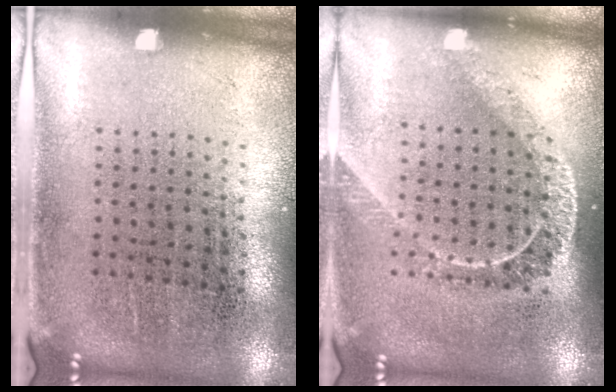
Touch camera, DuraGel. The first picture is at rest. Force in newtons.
{"total": 1.8, "press": 1.5, "slide": 1.0}